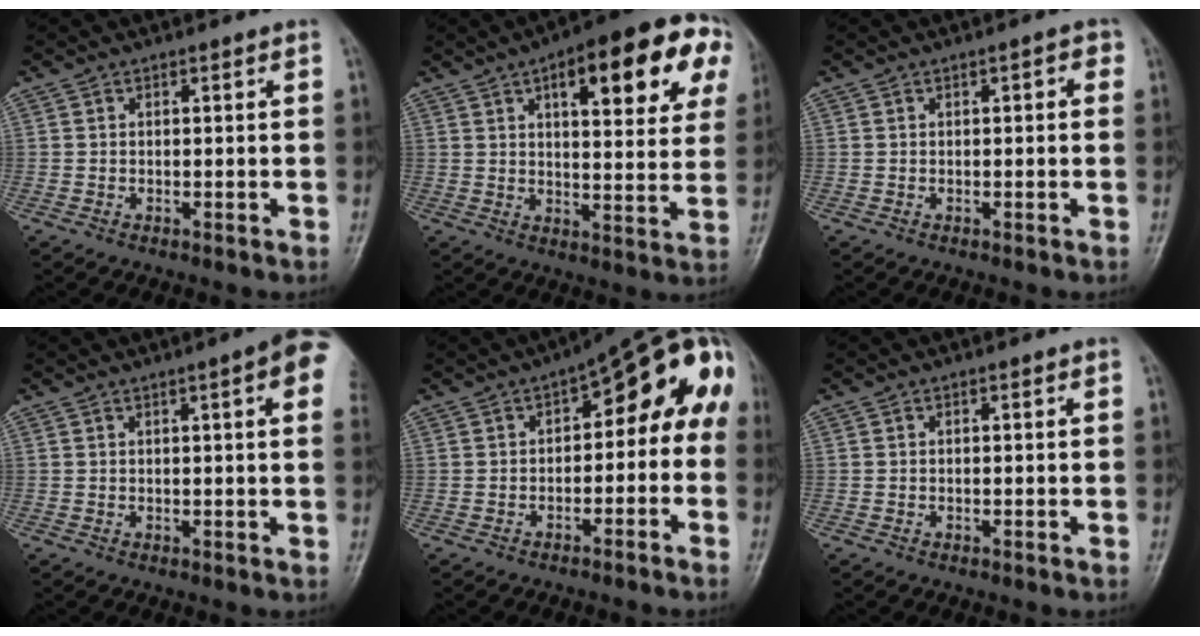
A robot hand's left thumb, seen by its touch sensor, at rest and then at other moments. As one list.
[{"total": 20.2, "force": [8.3, 7.4, 16.9], "torque": [-0.189, 0.004, 0.105]}, {"total": 1.8, "force": [0.3, 1.1, 1.4], "torque": [-0.005, 0.005, -0.004]}, {"total": 8.2, "force": [3.0, 1.6, 7.5], "torque": [-0.079, 0.002, 0.026]}, {"total": 13.7, "force": [-0.9, 7.5, 11.4], "torque": [-0.106, 0.060, -0.022]}, {"total": 0.0}]